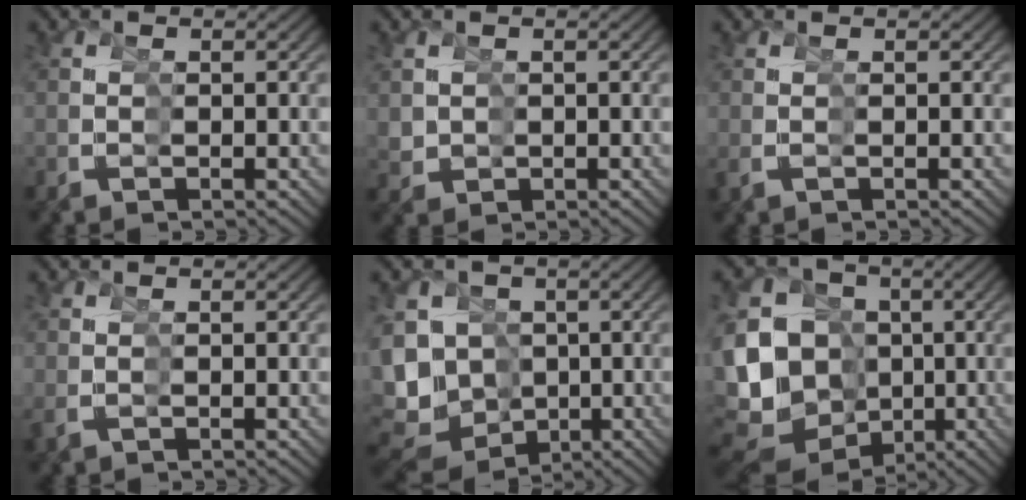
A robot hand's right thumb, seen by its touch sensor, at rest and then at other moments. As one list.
[{"total": 2.1, "force": [0.6, 1.9, 0.6], "torque": [-0.024, -0.011, 0.019]}, {"total": 0.0}, {"total": 0.0}, {"total": 14.7, "force": [0.1, 13.1, 6.7], "torque": [-0.153, -0.010, -0.012]}, {"total": 17.7, "force": [-1.2, 14.8, 9.6], "torque": [-0.197, -0.028, -0.023]}]